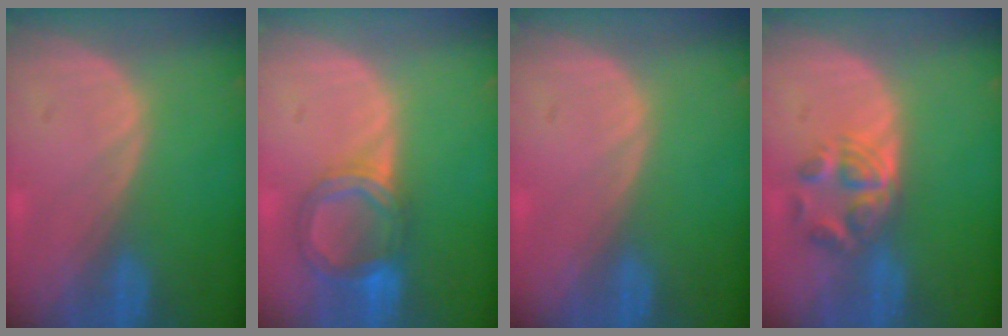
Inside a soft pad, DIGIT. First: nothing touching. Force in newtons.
{"total": 6.3, "press": 5.8, "slide": 2.4}
{"total": 0.0}
{"total": 5.9, "press": 4.8, "slide": 3.4}